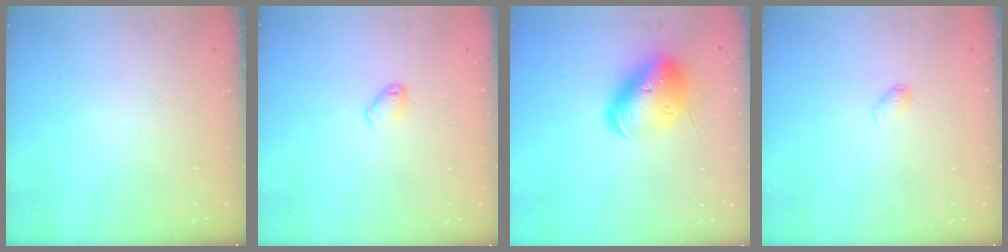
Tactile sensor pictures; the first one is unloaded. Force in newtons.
{"total": 4.9, "press": 4.9, "slide": 0.7}
{"total": 16.6, "press": 16.4, "slide": 2.9}
{"total": 4.0, "press": 4.0, "slide": 0.7}